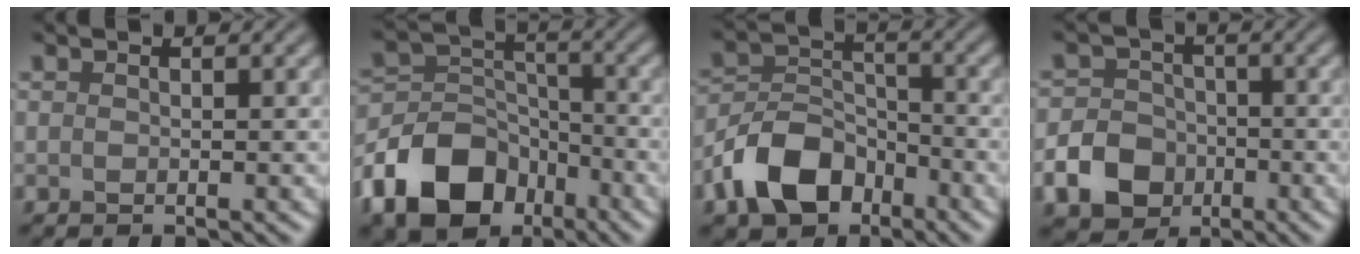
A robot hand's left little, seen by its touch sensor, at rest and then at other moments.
{"total": 9.7, "force": [-5.6, 6.4, 4.7], "torque": [-0.083, -0.002, -0.116]}
{"total": 7.0, "force": [-4.2, 4.4, 3.5], "torque": [-0.062, -0.002, -0.088]}
{"total": 6.9, "force": [-3.0, 5.7, 2.4], "torque": [-0.032, -0.015, -0.078]}